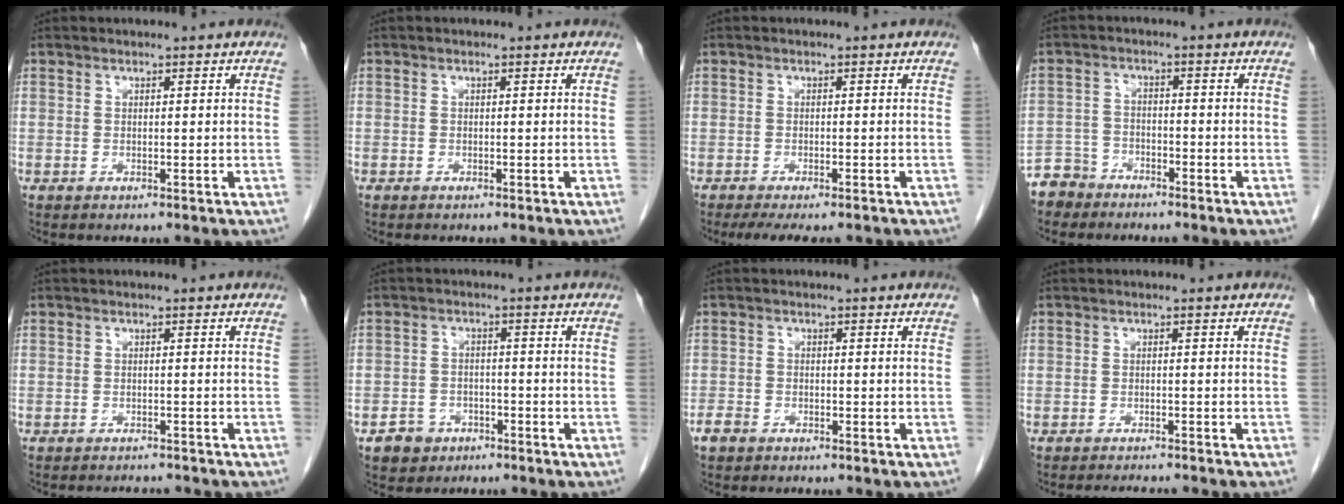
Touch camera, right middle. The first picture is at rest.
{"total": 0.0}
{"total": 7.2, "force": [-5.9, 1.6, 3.8], "torque": [-0.049, -0.011, -0.085]}
{"total": 4.7, "force": [-4.0, 2.4, -0.3], "torque": [0.007, -0.001, -0.080]}
{"total": 3.7, "force": [-3.6, 0.7, 0.8], "torque": [-0.009, -0.006, -0.048]}
{"total": 4.0, "force": [-2.4, 3.1, 0.8], "torque": [-0.010, 0.011, -0.034]}
{"total": 1.9, "force": [-1.5, 1.0, 0.7], "torque": [-0.020, 0.002, -0.024]}
{"total": 3.9, "force": [-3.7, 0.3, 1.1], "torque": [-0.014, -0.010, -0.052]}